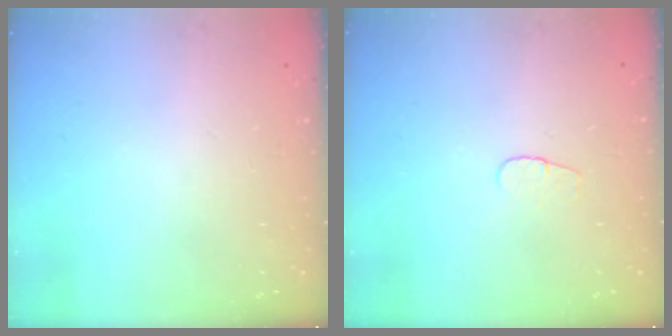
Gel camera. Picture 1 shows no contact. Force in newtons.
{"total": 3.6, "press": 3.6, "slide": 0.4}